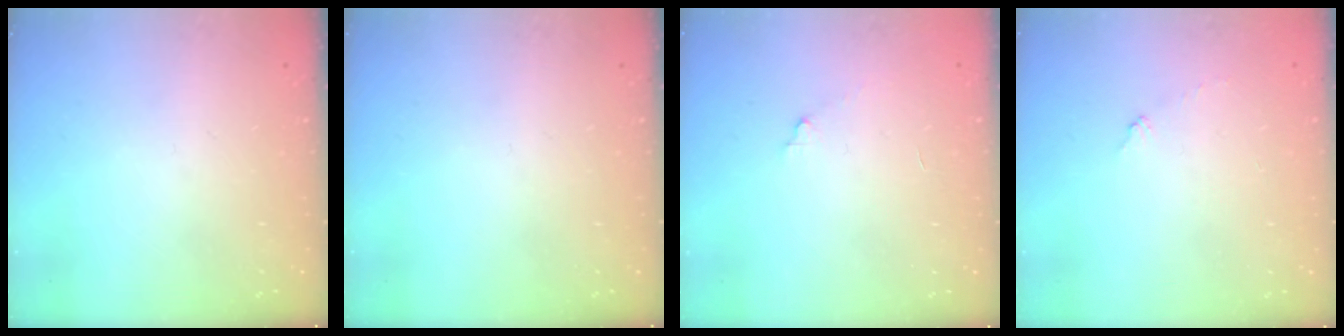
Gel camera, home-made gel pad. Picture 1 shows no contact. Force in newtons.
{"total": 0.0}
{"total": 4.7, "press": 4.7, "slide": 0.3}
{"total": 3.6, "press": 3.6, "slide": 0.3}